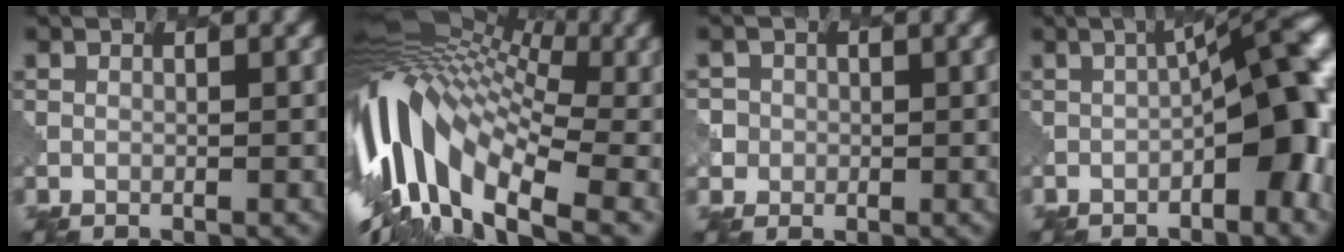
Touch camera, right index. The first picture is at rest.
{"total": 15.8, "force": [0.1, 8.6, 13.3], "torque": [-0.270, 0.017, -0.003]}
{"total": 3.0, "force": [0.1, 3.0, 0.1], "torque": [0.010, 0.013, -0.009]}
{"total": 8.1, "force": [-2.2, 2.2, 7.5], "torque": [-0.093, 0.022, -0.036]}